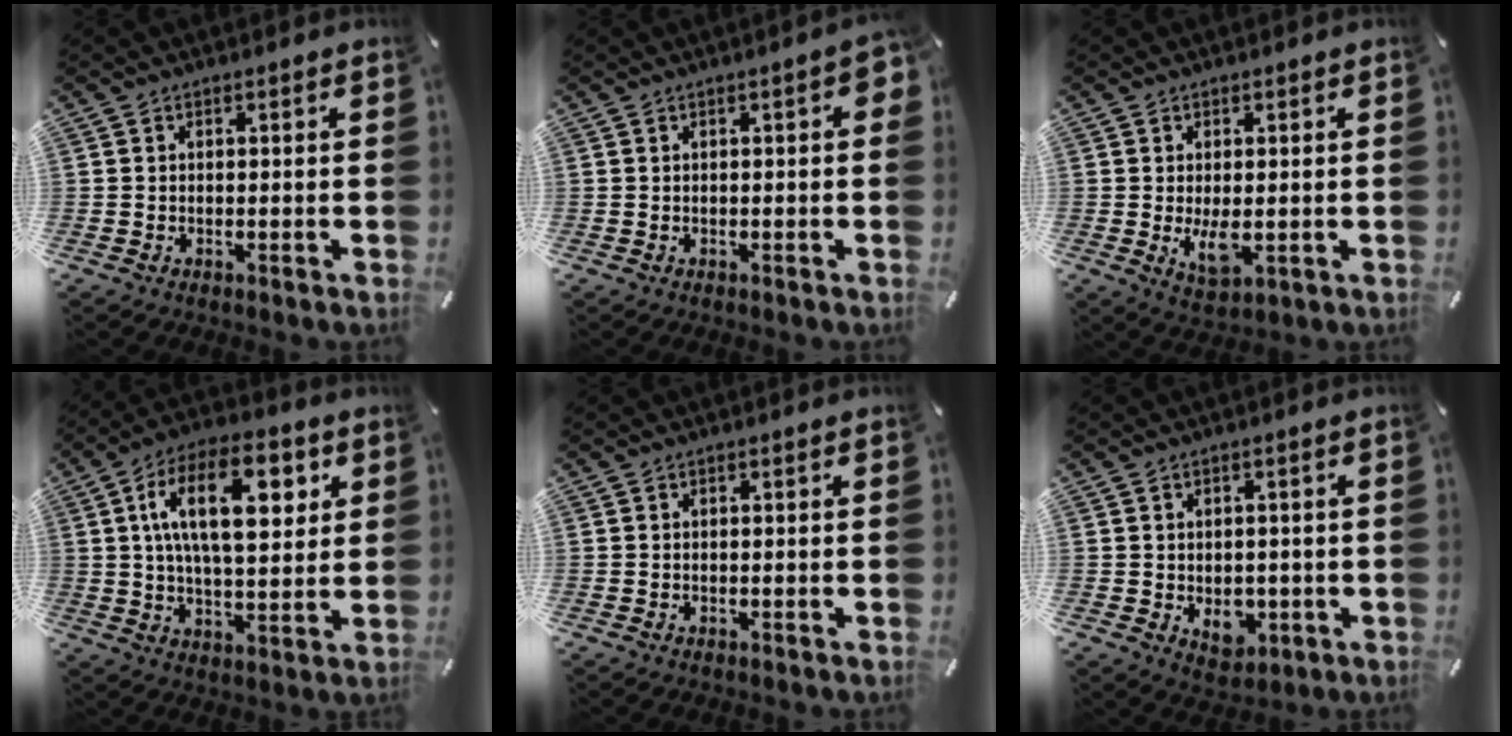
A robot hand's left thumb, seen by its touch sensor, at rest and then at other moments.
{"total": 3.1, "force": [0.3, 1.1, 2.8], "torque": [-0.045, 0.005, 0.004]}
{"total": 6.0, "force": [-0.3, 3.1, 5.1], "torque": [-0.099, -0.010, -0.010]}
{"total": 18.4, "force": [5.8, 9.0, 15.0], "torque": [-0.255, 0.005, 0.089]}
{"total": 0.0}
{"total": 5.6, "force": [-1.0, 4.5, 3.2], "torque": [-0.019, -0.002, -0.015]}